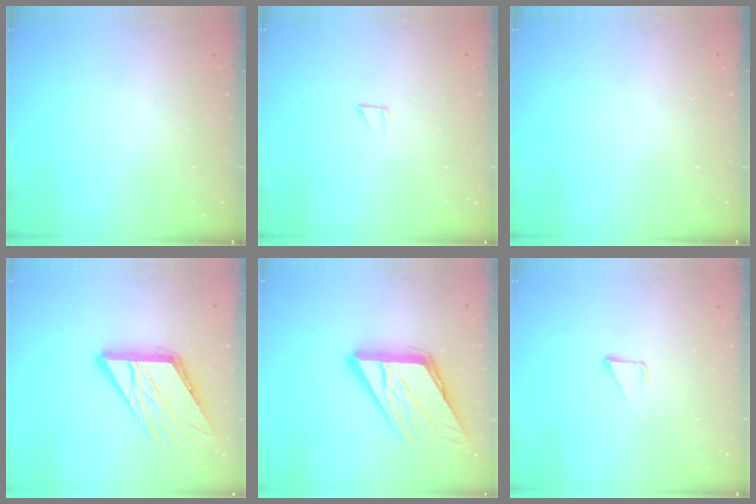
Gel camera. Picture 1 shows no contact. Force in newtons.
{"total": 2.1, "press": 2.1, "slide": 0.1}
{"total": 0.0}
{"total": 16.2, "press": 16.1, "slide": 1.8}
{"total": 17.4, "press": 17.3, "slide": 1.3}
{"total": 1.5, "press": 1.5, "slide": 0.1}